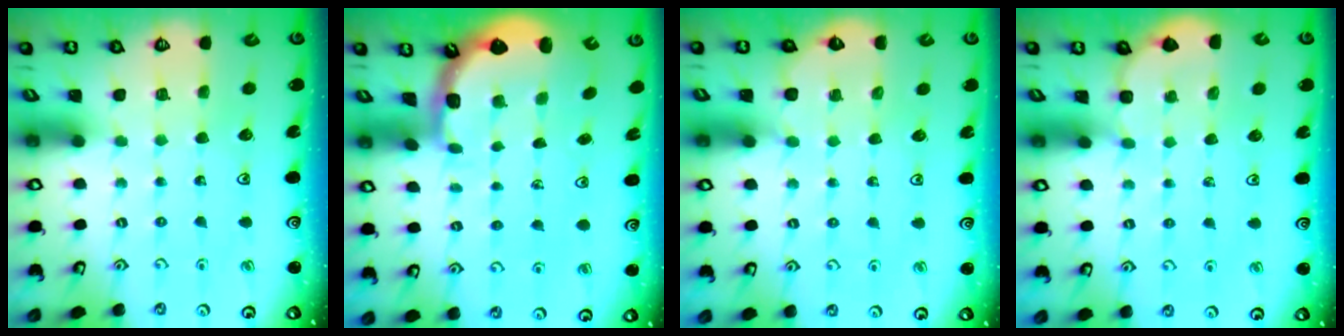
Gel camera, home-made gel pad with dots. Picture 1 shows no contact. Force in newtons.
{"total": 2.4, "press": 1.7, "slide": 1.8}
{"total": 3.1, "press": 2.5, "slide": 1.8}
{"total": 2.9, "press": 2.9, "slide": 0.2}